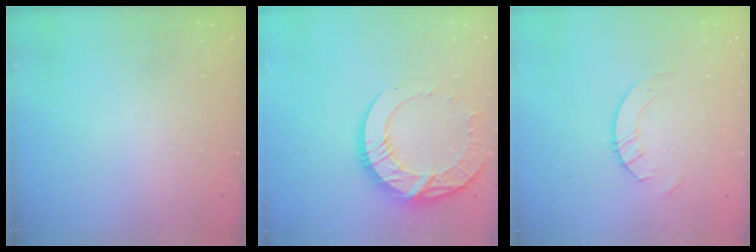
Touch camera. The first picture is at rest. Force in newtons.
{"total": 17.8, "press": 17.7, "slide": 1.5}
{"total": 4.9, "press": 4.9, "slide": 0.5}